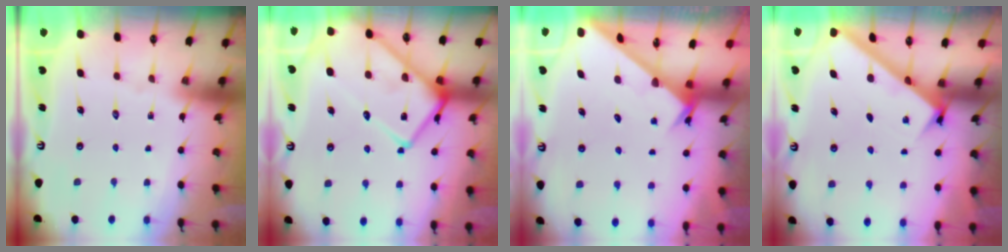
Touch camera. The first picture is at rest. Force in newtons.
{"total": 20.3, "press": 20.2, "slide": 2.1}
{"total": 3.8, "press": 3.8, "slide": 0.3}
{"total": 2.9, "press": 2.9, "slide": 0.2}